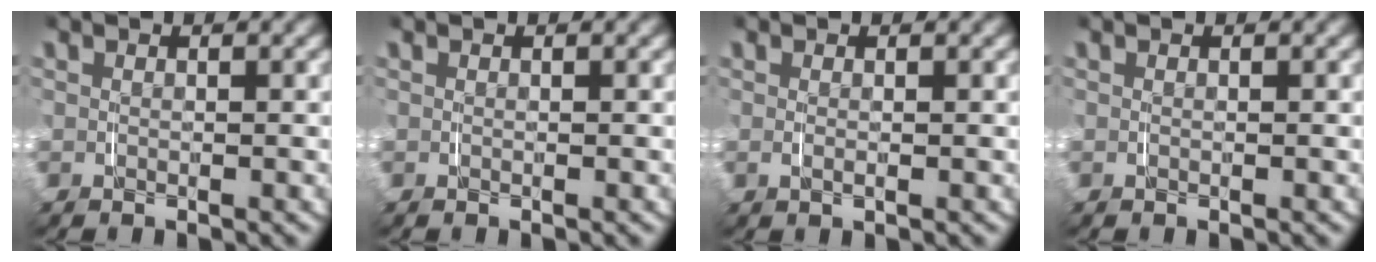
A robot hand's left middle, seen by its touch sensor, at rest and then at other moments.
{"total": 0.0}
{"total": 1.1, "force": [0.3, -1.0, -0.3], "torque": [0.015, 0.001, 0.010]}
{"total": 0.0}